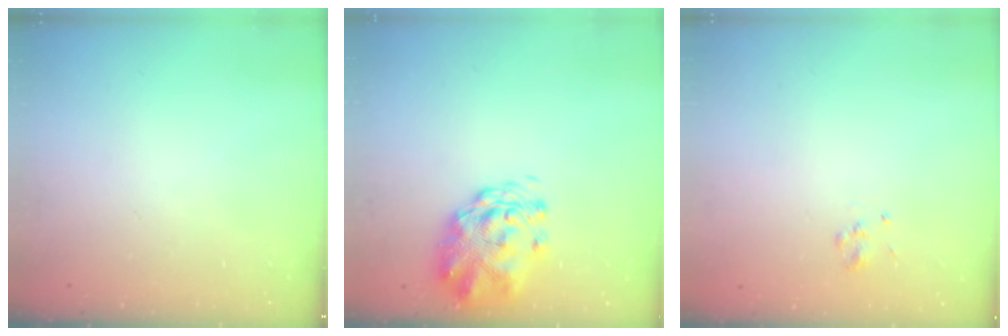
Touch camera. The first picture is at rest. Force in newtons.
{"total": 3.0, "press": 2.8, "slide": 1.1}
{"total": 1.4, "press": 1.3, "slide": 0.4}